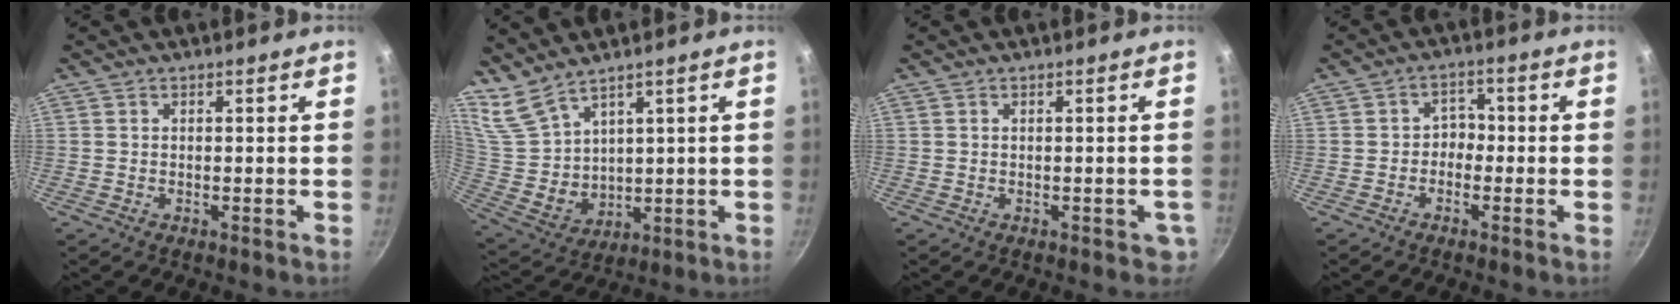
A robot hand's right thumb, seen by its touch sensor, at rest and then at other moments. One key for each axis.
{"total": 8.6, "fx": 6.6, "fy": 3.8, "fz": 4.0, "tx": -0.064, "ty": -0.054, "tz": 0.156}
{"total": 2.1, "fx": -0.5, "fy": 1.3, "fz": 1.5, "tx": -0.003, "ty": 0.006, "tz": -0.003}
{"total": 3.2, "fx": -1.0, "fy": 2.6, "fz": 1.6, "tx": 0.002, "ty": 0.021, "tz": -0.025}